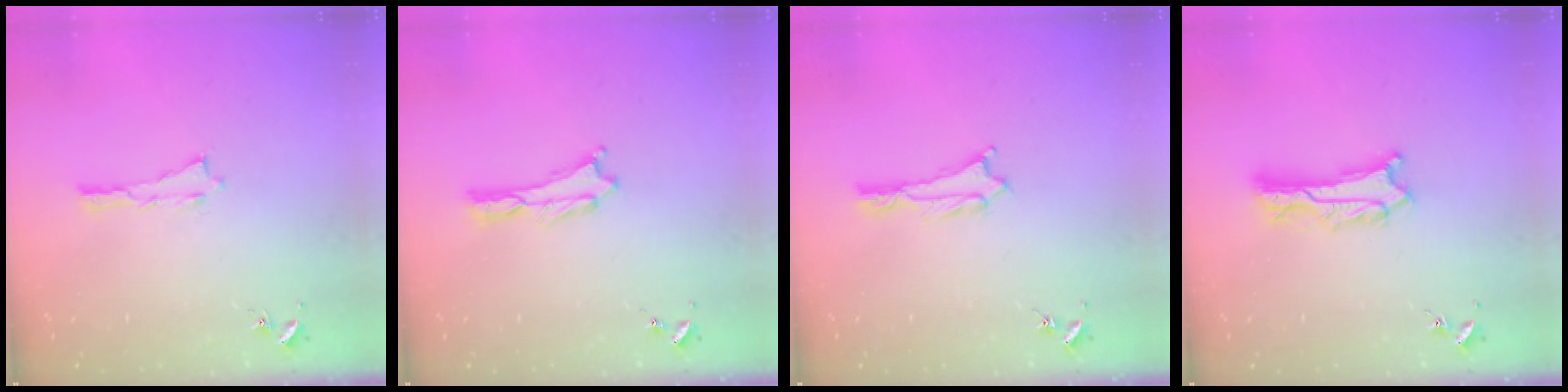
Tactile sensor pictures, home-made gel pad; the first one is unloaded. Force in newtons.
{"total": 0.0}
{"total": 1.0, "press": 1.0, "slide": 0.2}
{"total": 3.2, "press": 3.2, "slide": 0.4}